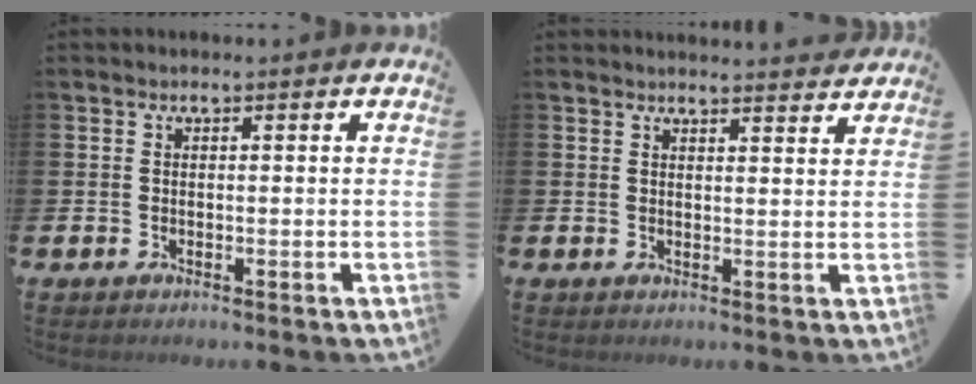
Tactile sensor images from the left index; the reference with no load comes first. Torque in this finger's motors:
{"motor_torque": [0.45, -1.69, 0.12, 0.09]}